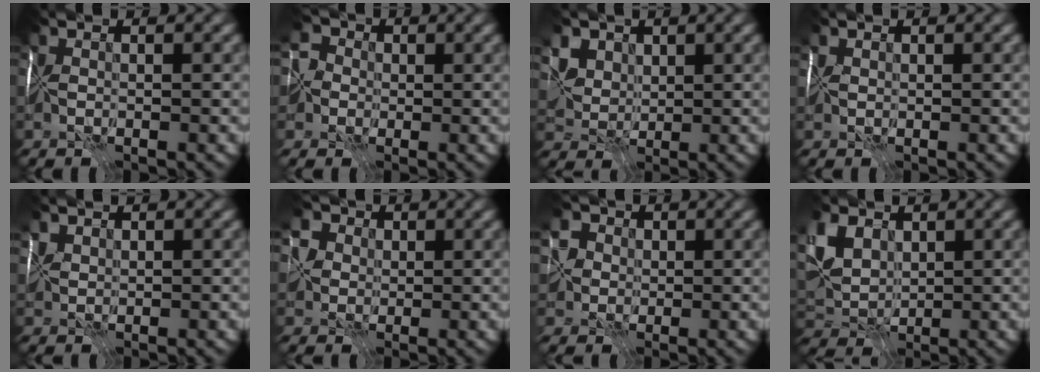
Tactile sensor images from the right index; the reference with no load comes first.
{"total": 4.5, "force": [-0.7, 4.0, 1.9], "torque": [-0.023, 0.007, -0.035]}
{"total": 4.4, "force": [2.6, 3.0, 1.9], "torque": [-0.046, 0.007, 0.046]}
{"total": 0.7, "force": [0.7, -0.1, -0.3], "torque": [0.010, 0.004, 0.012]}
{"total": 1.2, "force": [1.1, 0.1, -0.3], "torque": [0.011, 0.001, 0.023]}
{"total": 4.3, "force": [1.5, 3.6, 1.8], "torque": [-0.032, 0.016, 0.012]}
{"total": 5.7, "force": [1.6, 4.7, 2.8], "torque": [-0.048, 0.018, 0.010]}
{"total": 4.9, "force": [2.3, 3.3, 2.9], "torque": [-0.076, 0.005, 0.043]}